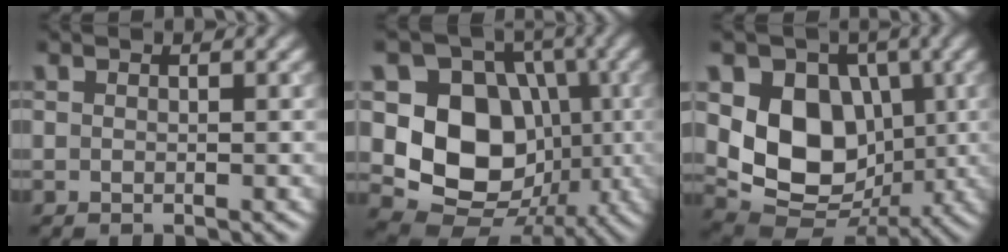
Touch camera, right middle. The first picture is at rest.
{"total": 10.7, "force": [-0.5, 8.7, 6.3], "torque": [-0.105, -0.014, -0.017]}
{"total": 9.0, "force": [0.9, 7.0, 5.6], "torque": [-0.104, -0.018, 0.016]}